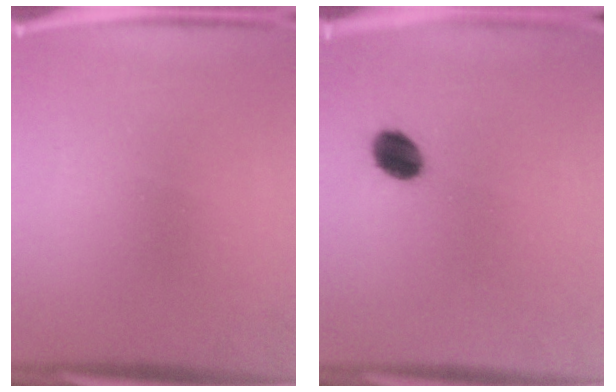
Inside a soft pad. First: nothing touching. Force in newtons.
{"total": 6.5}